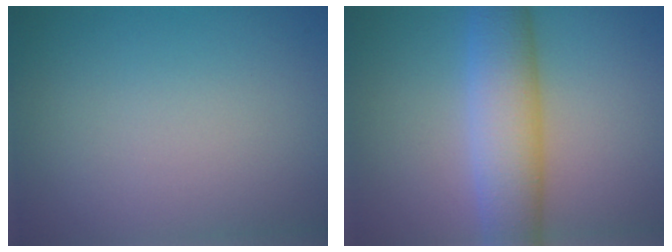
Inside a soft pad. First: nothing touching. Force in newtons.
{"total": 6.5, "press": 6.5, "slide": 0.2}